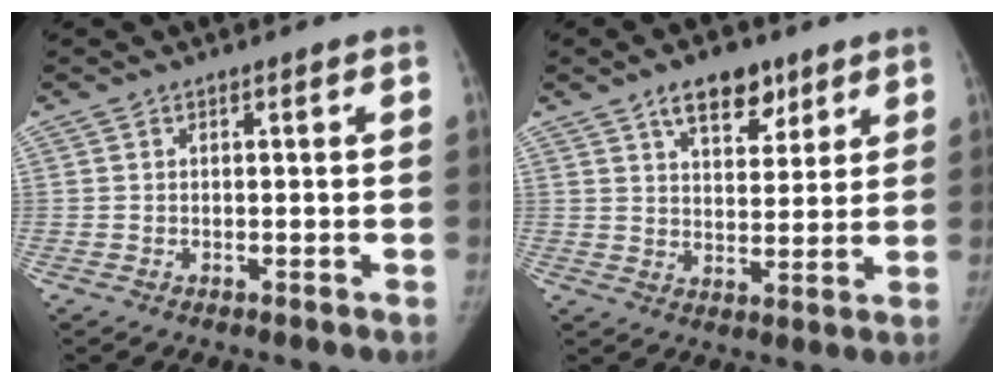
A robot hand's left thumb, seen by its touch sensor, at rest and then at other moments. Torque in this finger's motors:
{"motor_torque": [0.33, 0.02, 0.69, -0.57, 0.21]}